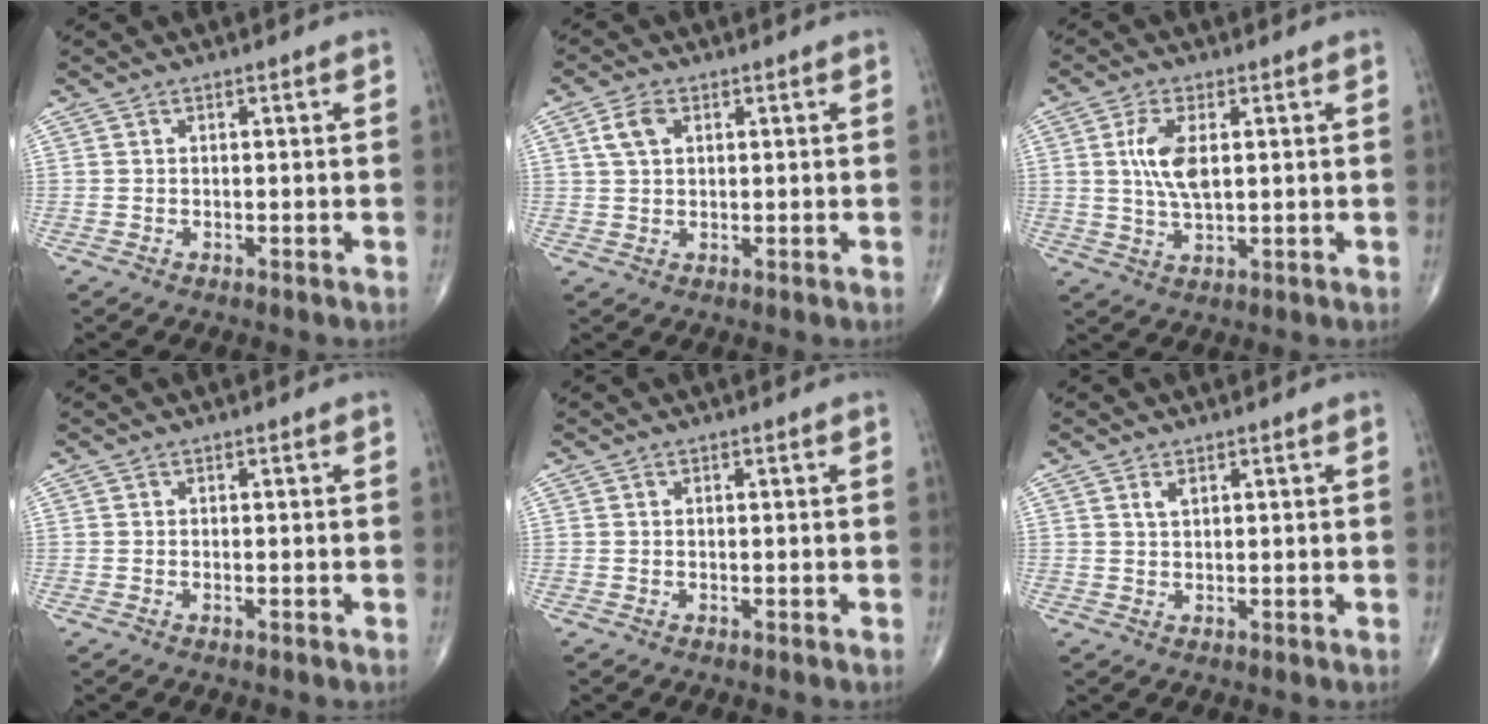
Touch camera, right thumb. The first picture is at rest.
{"total": 4.2, "force": [1.5, 2.6, 2.9], "torque": [-0.056, 0.004, 0.030]}
{"total": 7.1, "force": [1.4, 3.2, 6.3], "torque": [-0.131, -0.006, 0.028]}
{"total": 0.0}
{"total": 0.0}
{"total": 1.5, "force": [0.8, 0.7, 1.0], "torque": [-0.017, 0.000, 0.018]}